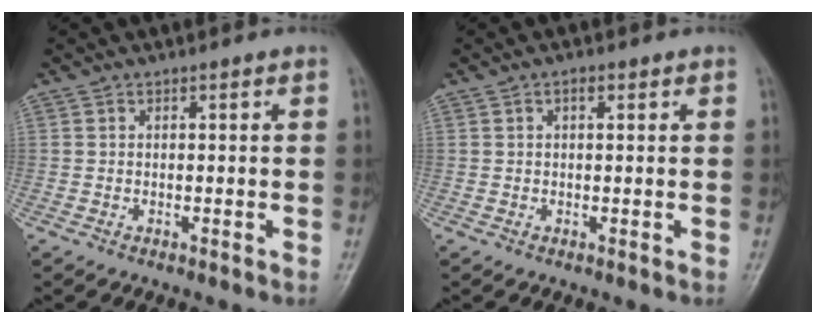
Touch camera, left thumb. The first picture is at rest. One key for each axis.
{"total": 1.3, "fx": 0.6, "fy": 0.7, "fz": 1.0, "tx": -0.015, "ty": 0.002, "tz": 0.007}